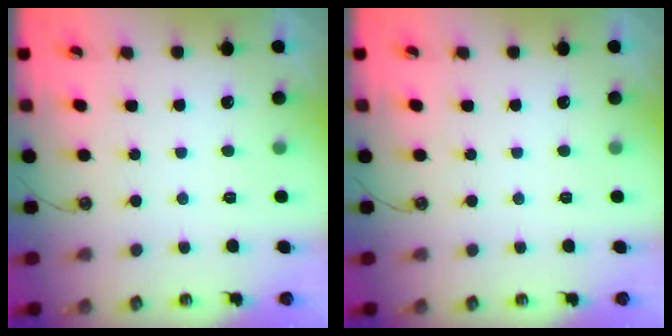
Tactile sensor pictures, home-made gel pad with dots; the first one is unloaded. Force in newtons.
{"total": 0.0}